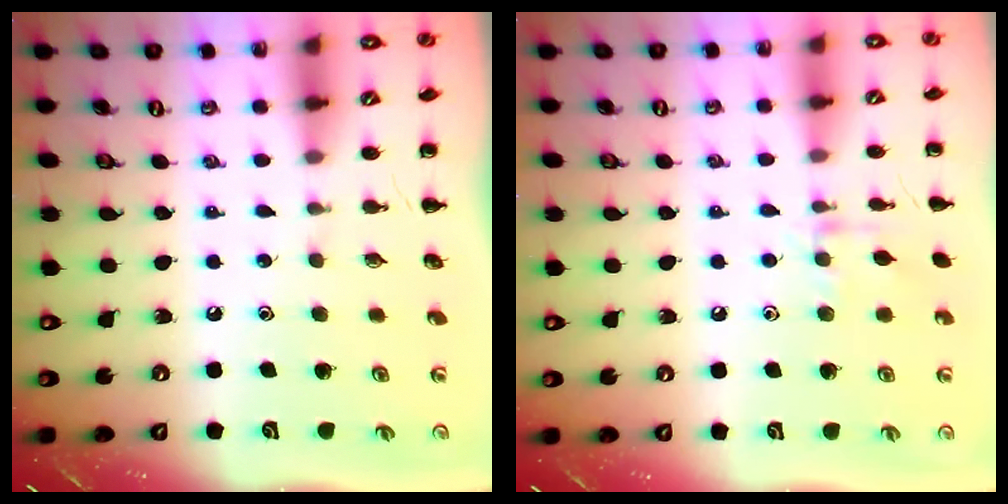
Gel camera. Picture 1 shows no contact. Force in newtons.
{"total": 7.1, "press": 6.9, "slide": 1.6}